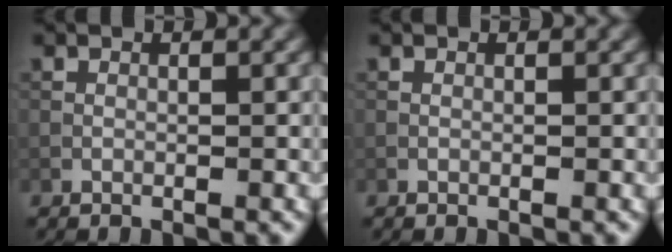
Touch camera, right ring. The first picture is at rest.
{"total": 0.0}